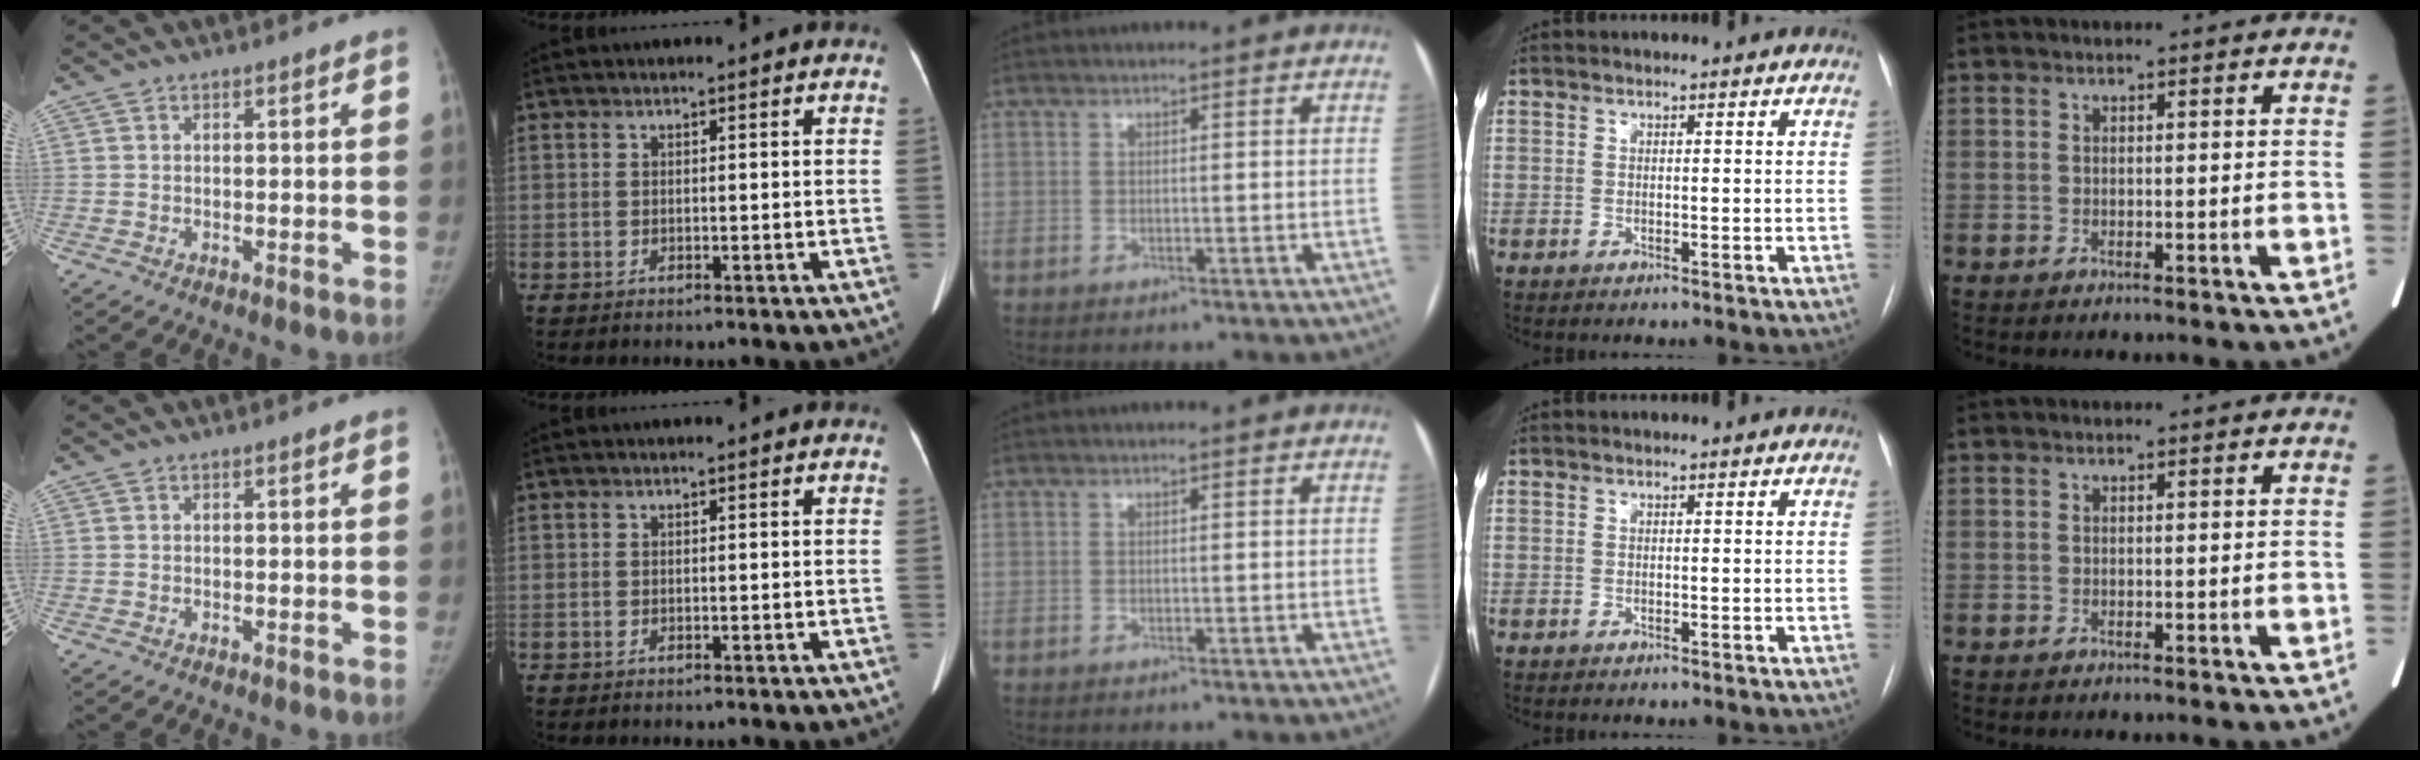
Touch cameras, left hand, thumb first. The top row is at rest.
{}